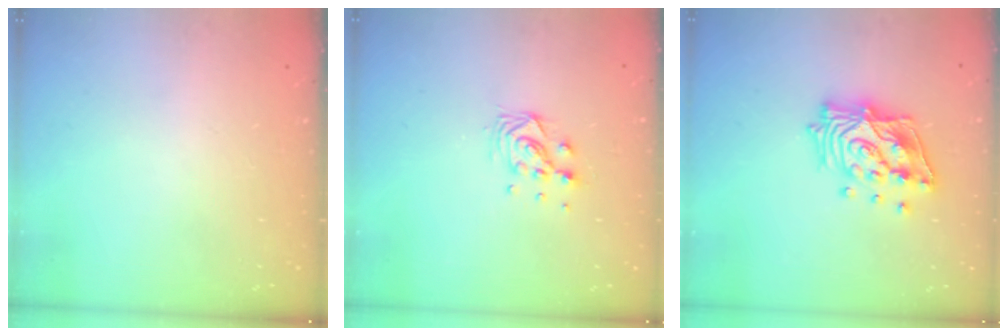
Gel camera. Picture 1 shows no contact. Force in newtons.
{"total": 7.9, "press": 7.9, "slide": 0.5}
{"total": 16.3, "press": 16.1, "slide": 2.3}